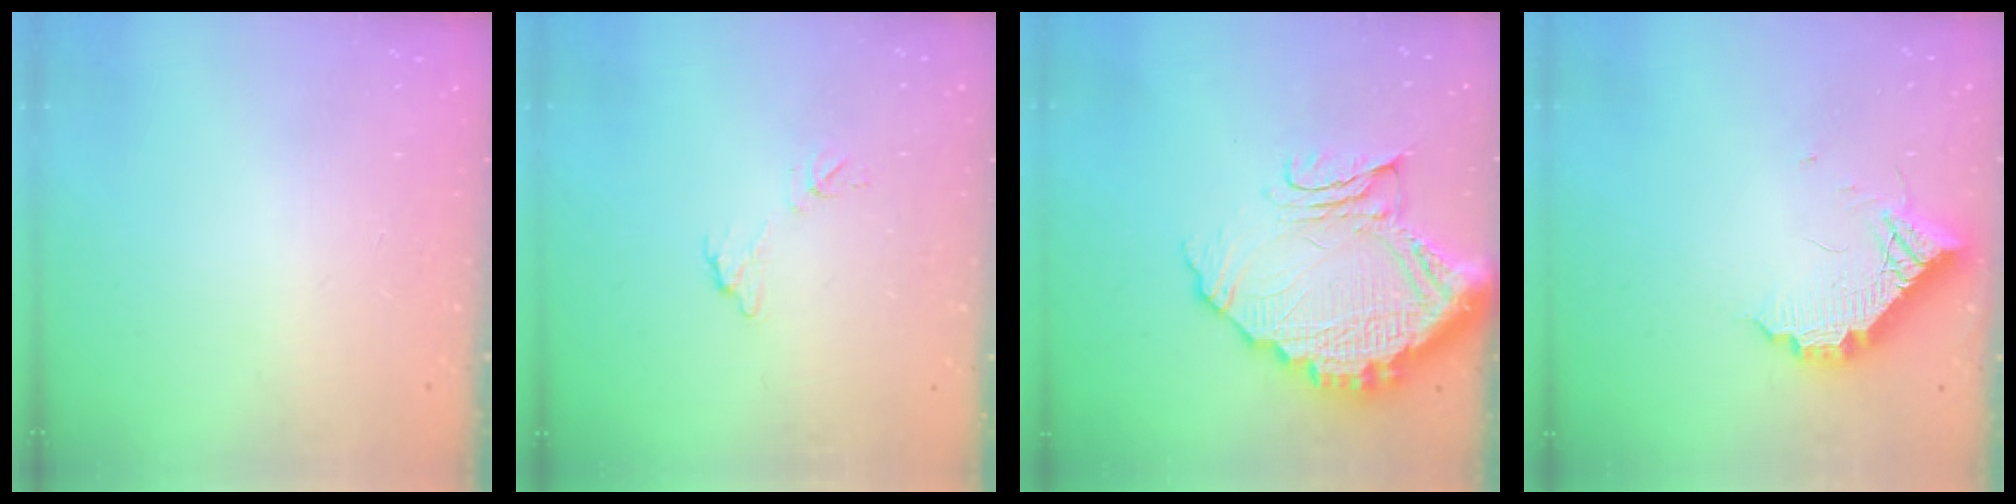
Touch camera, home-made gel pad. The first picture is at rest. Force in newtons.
{"total": 6.2, "press": 6.2, "slide": 0.4}
{"total": 17.4, "press": 17.4, "slide": 1.5}
{"total": 11.1, "press": 11.1, "slide": 0.5}